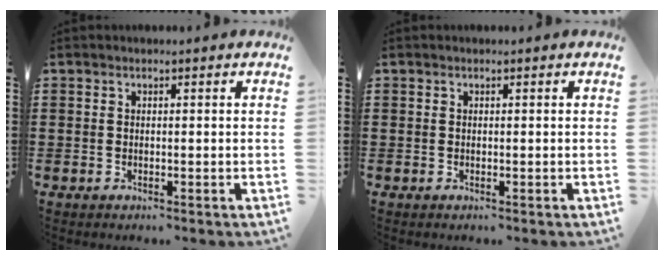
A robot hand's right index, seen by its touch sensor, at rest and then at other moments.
{"total": 0.0}